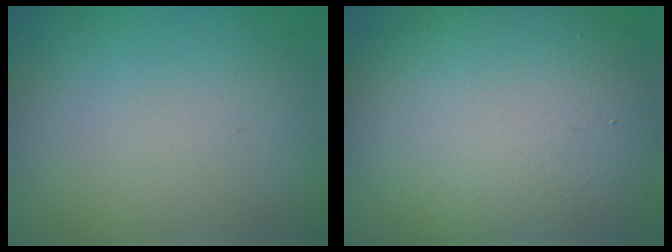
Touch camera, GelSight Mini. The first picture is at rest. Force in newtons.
{"total": 12.3, "press": 12.3, "slide": 0.6}